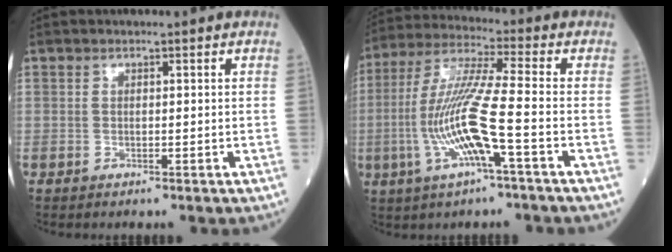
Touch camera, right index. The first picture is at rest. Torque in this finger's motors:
{"motor_torque": [0.54, -0.03, 0.42, 0.21]}